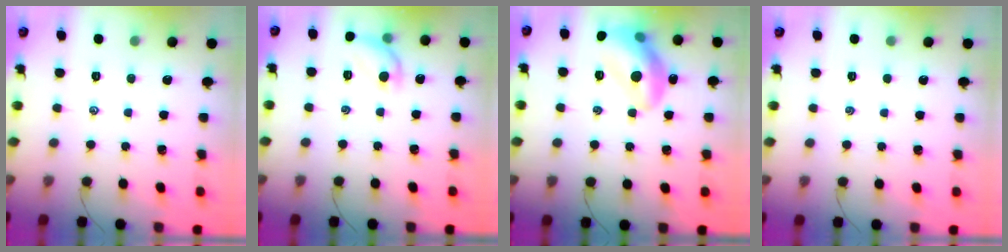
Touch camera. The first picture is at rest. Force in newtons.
{"total": 8.8, "press": 8.8, "slide": 0.5}
{"total": 15.0, "press": 14.9, "slide": 1.6}
{"total": 0.0}